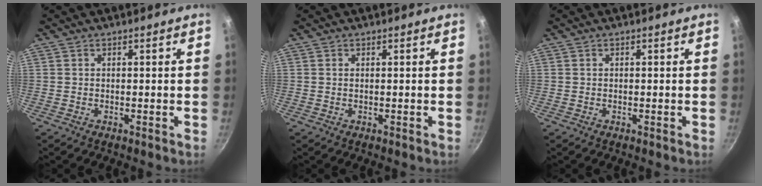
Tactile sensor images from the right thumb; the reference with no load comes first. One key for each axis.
{"total": 0.0}
{"total": 0.0}